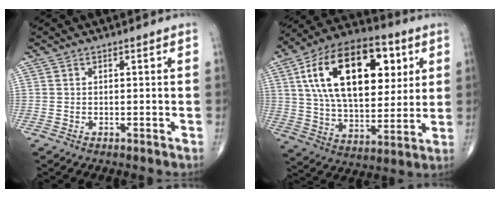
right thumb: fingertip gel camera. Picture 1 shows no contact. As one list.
[{"total": 26.3, "force": [8.1, 14.4, 20.5], "torque": [-0.326, -0.007, 0.134]}]